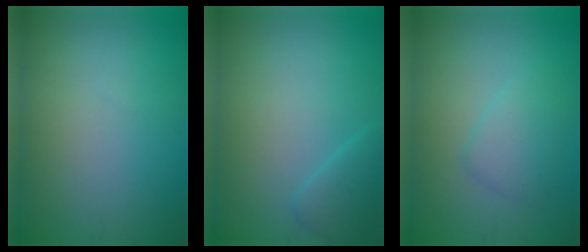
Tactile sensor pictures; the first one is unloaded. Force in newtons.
{"total": 1.8, "press": 1.8, "slide": 0.1}
{"total": 2.3, "press": 2.3, "slide": 0.1}